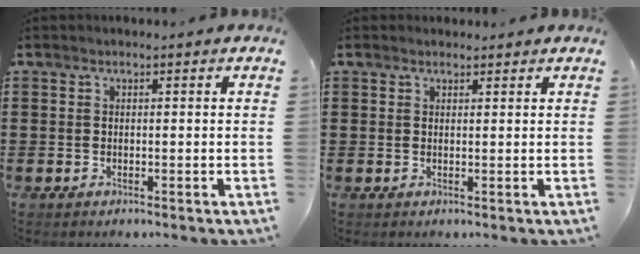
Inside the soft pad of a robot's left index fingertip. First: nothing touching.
{"total": 1.0, "force": [0.9, 0.3, 0.1], "torque": [-0.004, 0.002, 0.019]}